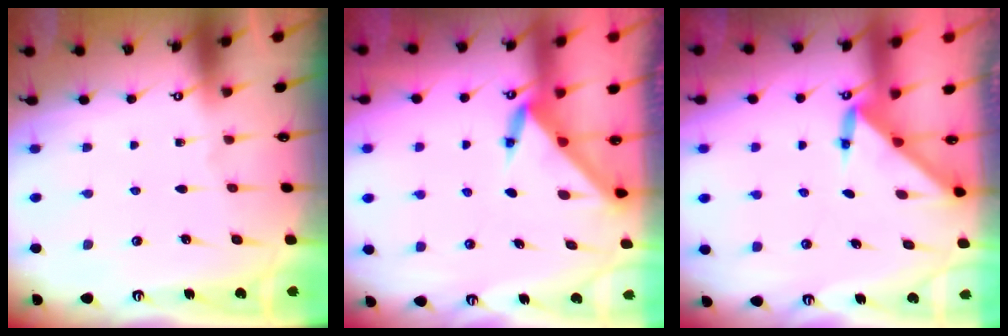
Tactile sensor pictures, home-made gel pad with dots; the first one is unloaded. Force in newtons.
{"total": 3.2, "press": 3.2, "slide": 0.2}
{"total": 3.2, "press": 3.2, "slide": 0.3}